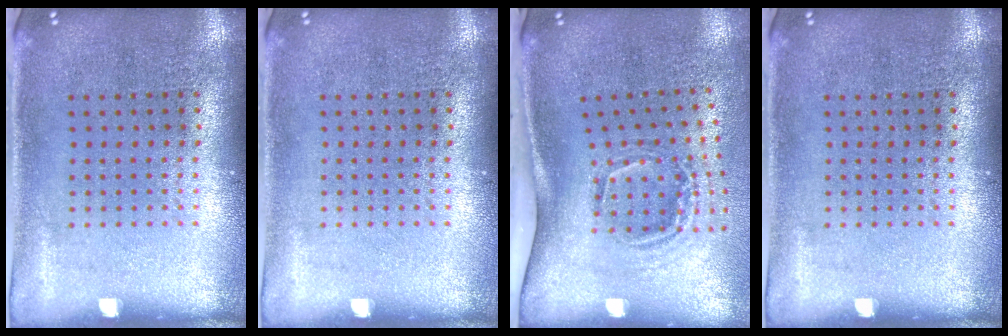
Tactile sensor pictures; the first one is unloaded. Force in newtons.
{"total": 0.0}
{"total": 2.0, "press": 1.3, "slide": 1.6}
{"total": 0.0}